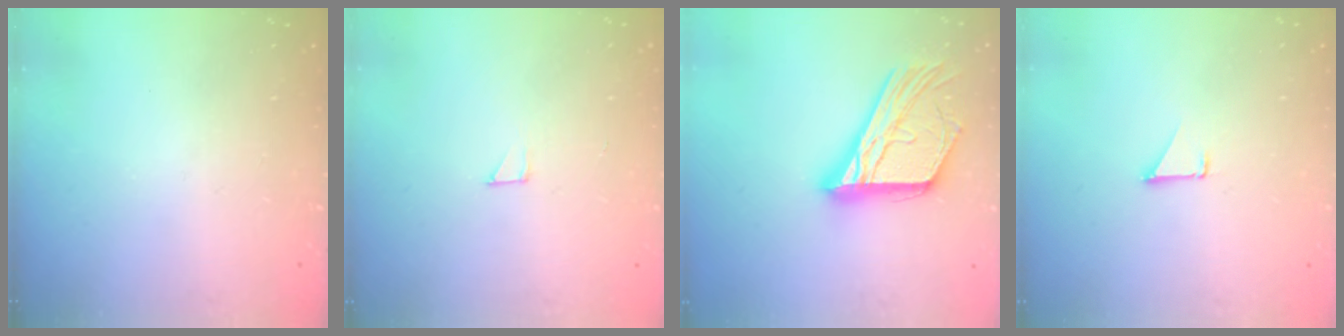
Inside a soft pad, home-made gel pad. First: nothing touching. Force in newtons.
{"total": 2.1, "press": 2.1, "slide": 0.1}
{"total": 21.6, "press": 21.5, "slide": 1.9}
{"total": 1.5, "press": 1.5, "slide": 0.1}